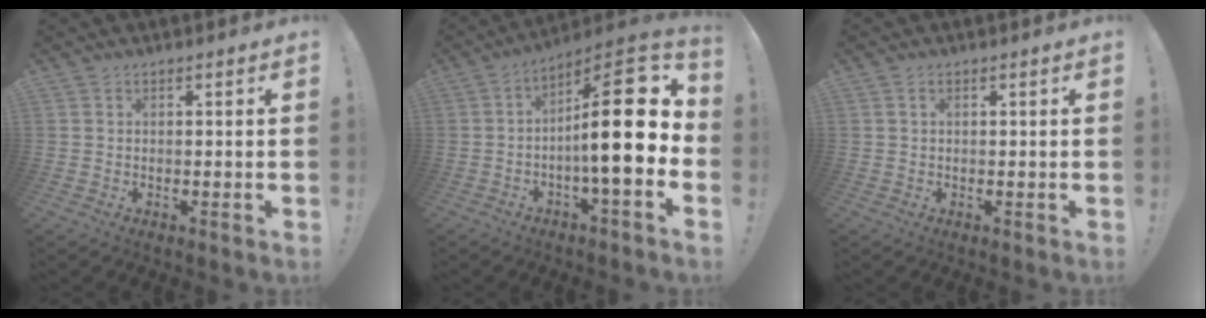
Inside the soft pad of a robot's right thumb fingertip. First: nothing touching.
{"total": 20.2, "force": [0.2, 5.0, 19.6], "torque": [-0.292, -0.001, -0.002]}
{"total": 0.9, "force": [0.3, 0.3, 0.8], "torque": [-0.020, 0.004, 0.006]}